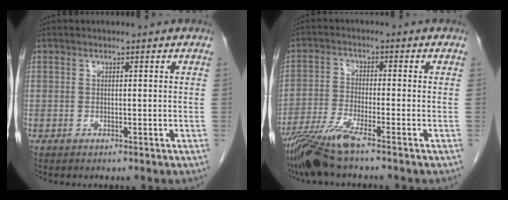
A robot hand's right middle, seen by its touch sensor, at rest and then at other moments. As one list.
[{"total": 7.5, "force": [-5.7, -0.3, 4.8], "torque": [-0.100, -0.026, -0.112]}]